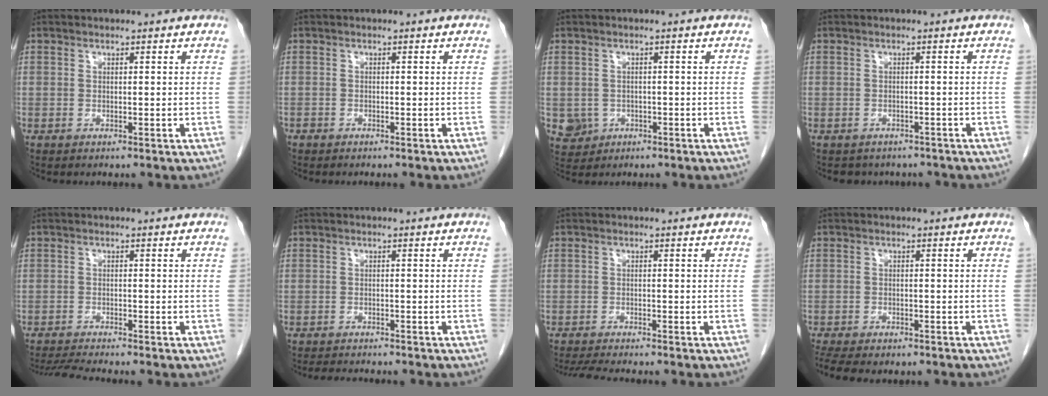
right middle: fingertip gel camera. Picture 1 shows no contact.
{"total": 0.6, "force": [-0.5, 0.2, 0.0], "torque": [-0.009, 0.000, -0.014]}
{"total": 4.5, "force": [-1.4, 4.2, 0.8], "torque": [-0.017, 0.003, -0.017]}
{"total": 5.5, "force": [-4.7, 2.7, 0.6], "torque": [-0.003, 0.007, -0.051]}
{"total": 4.5, "force": [-4.1, -0.8, 1.5], "torque": [-0.028, -0.019, -0.072]}
{"total": 5.2, "force": [-4.8, 0.9, 1.8], "torque": [-0.023, -0.008, -0.070]}
{"total": 5.2, "force": [-4.7, 0.0, 2.3], "torque": [-0.034, -0.016, -0.077]}
{"total": 9.5, "force": [-7.9, 3.1, 4.4], "torque": [-0.081, -0.002, -0.108]}